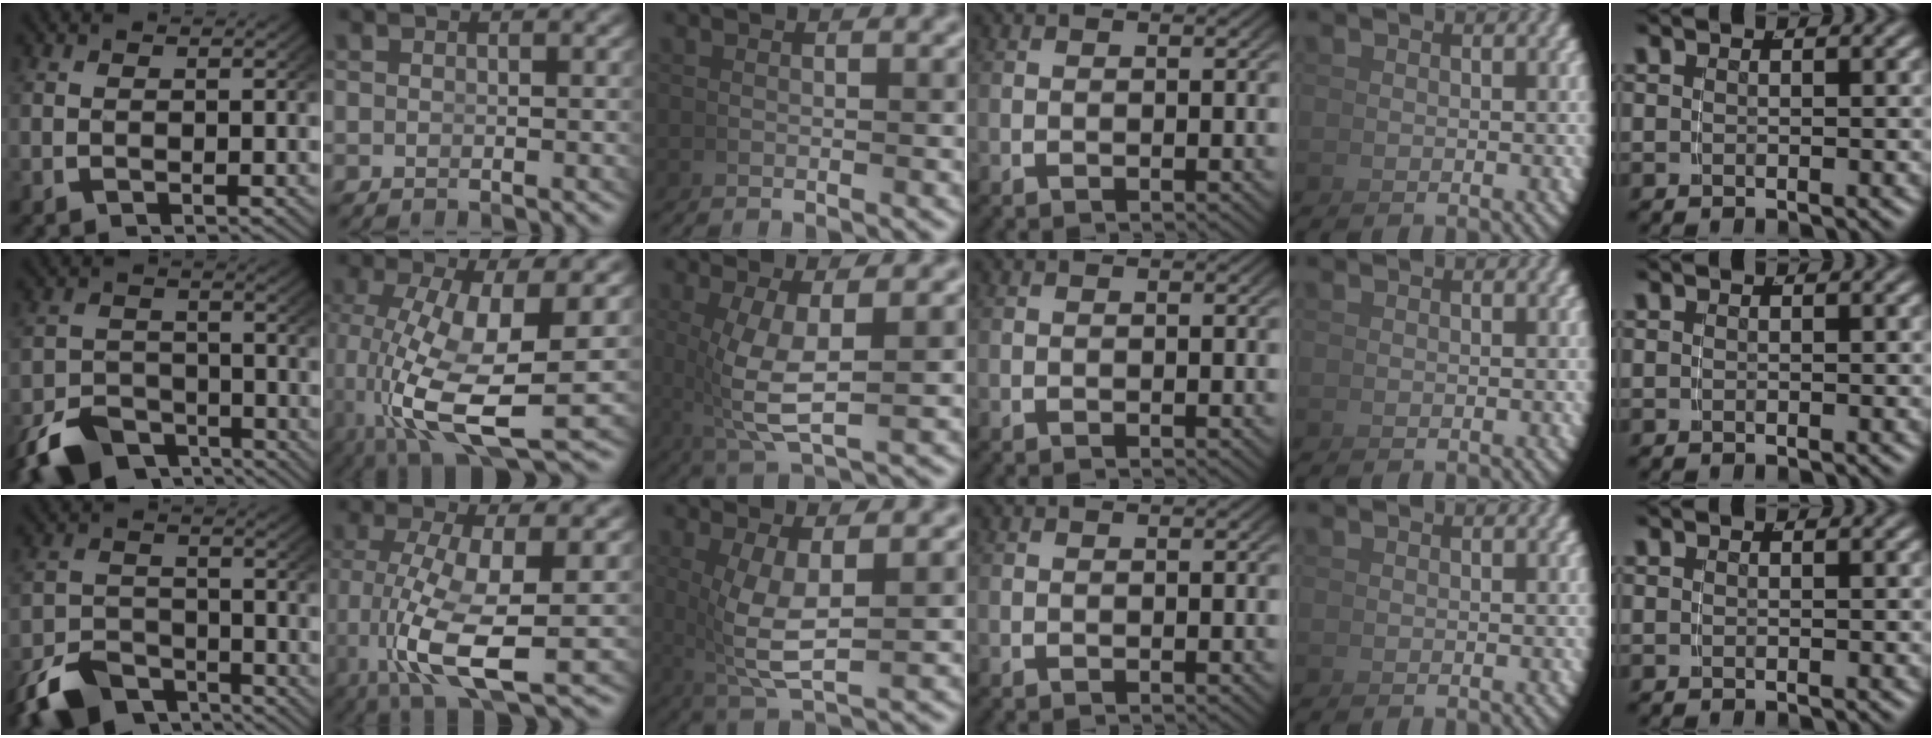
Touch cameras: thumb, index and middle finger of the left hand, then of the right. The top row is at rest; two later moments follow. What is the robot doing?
{"motion": "grasp_and_lifting", "object": "calculator"}